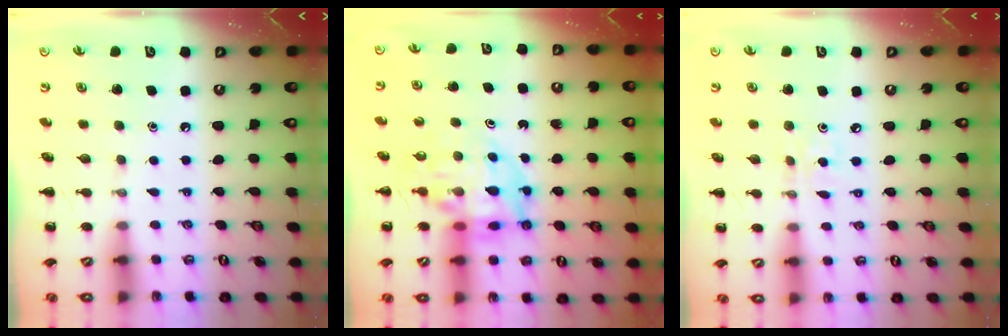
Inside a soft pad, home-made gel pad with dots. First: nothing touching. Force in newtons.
{"total": 11.7, "press": 11.2, "slide": 3.3}
{"total": 2.2, "press": 2.1, "slide": 0.6}